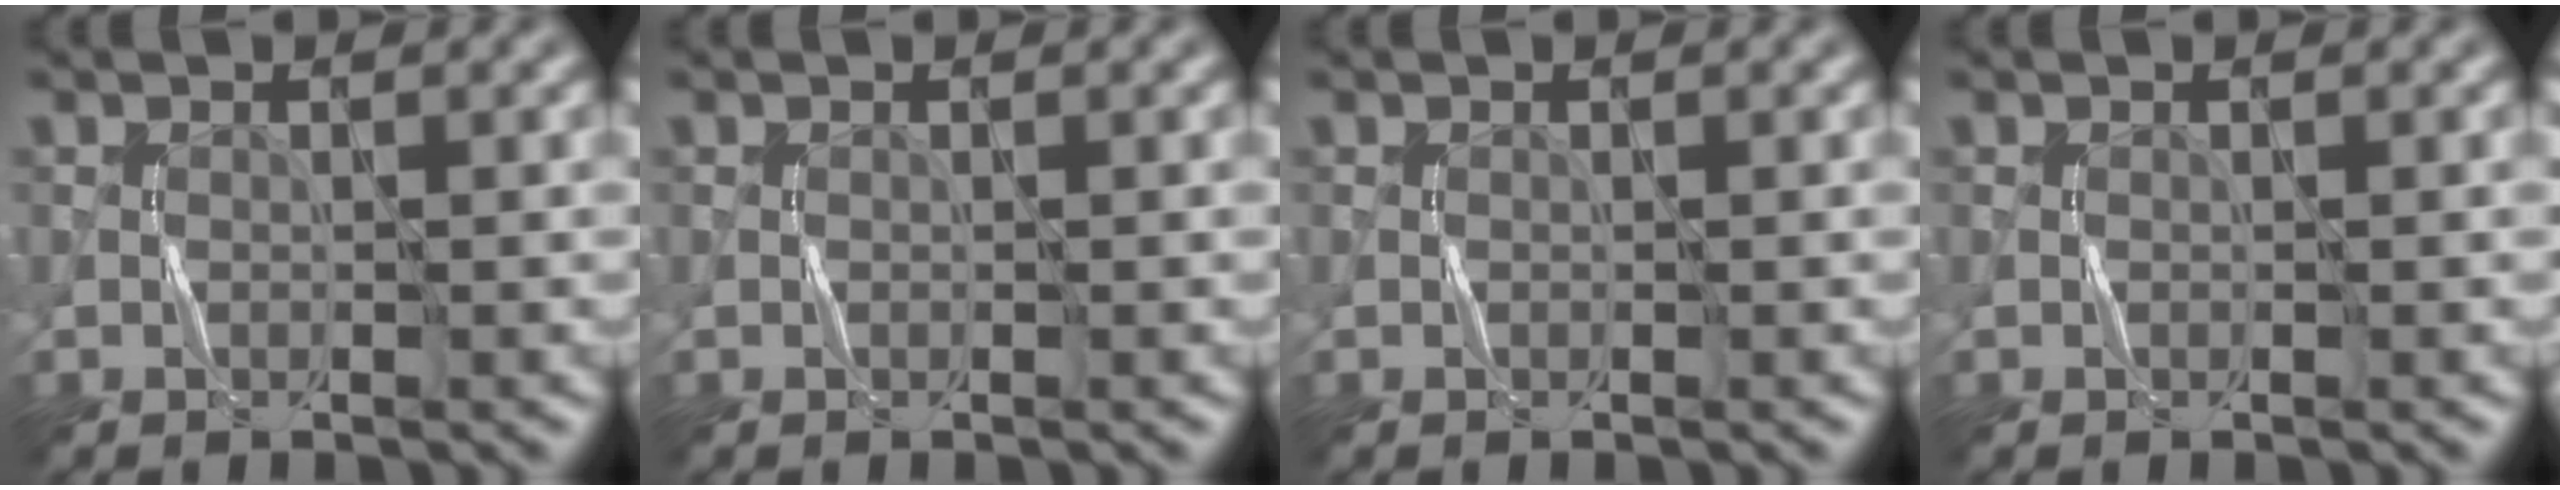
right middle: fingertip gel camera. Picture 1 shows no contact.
{"total": 0.0}
{"total": 0.0}
{"total": 0.0}